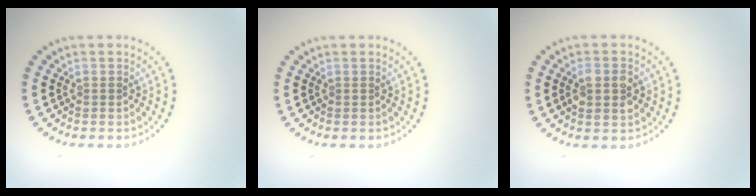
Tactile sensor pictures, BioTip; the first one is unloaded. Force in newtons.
{"total": 0.0}
{"total": 2.4, "press": 2.4, "slide": 0.3}